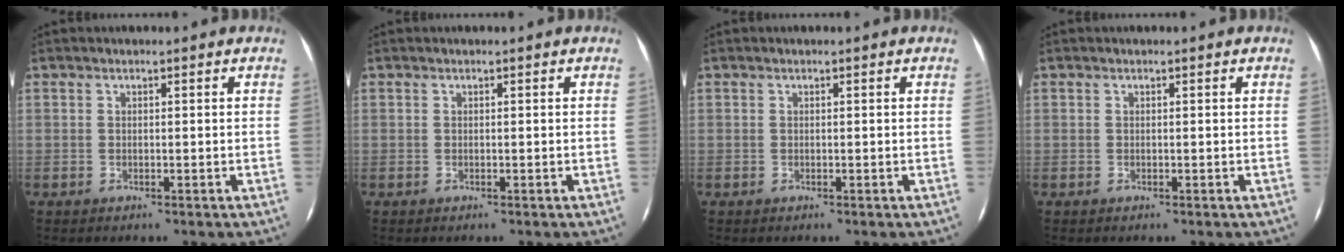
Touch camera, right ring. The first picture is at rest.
{"total": 0.0}
{"total": 0.0}
{"total": 0.0}